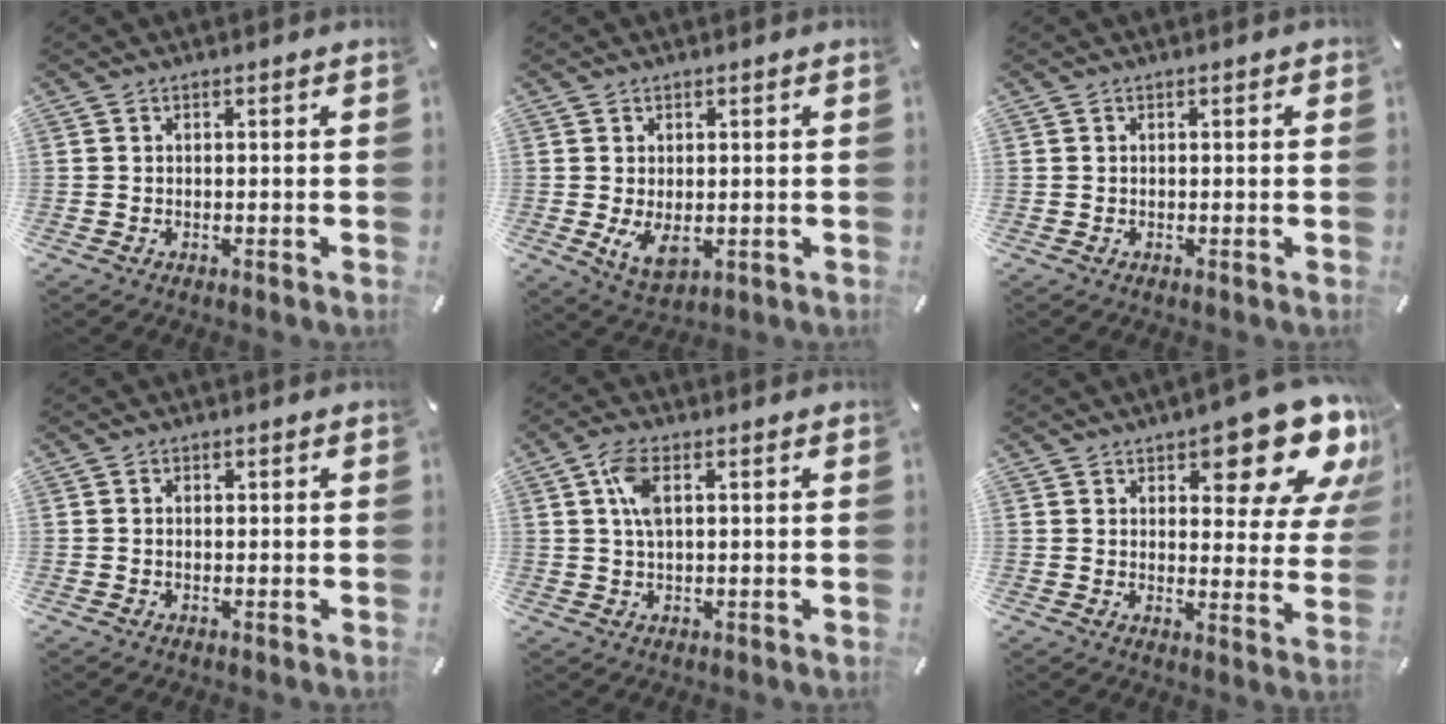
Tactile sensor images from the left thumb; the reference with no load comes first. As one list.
[{"total": 5.5, "force": [-0.3, 3.4, 4.3], "torque": [-0.086, -0.010, -0.009]}, {"total": 0.0}, {"total": 0.9, "force": [0.1, 0.6, 0.7], "torque": [-0.014, 0.004, 0.000]}, {"total": 5.8, "force": [1.8, 2.5, 5.0], "torque": [-0.120, 0.004, 0.025]}, {"total": 15.1, "force": [10.0, 6.3, 9.5], "torque": [-0.103, -0.078, 0.163]}]